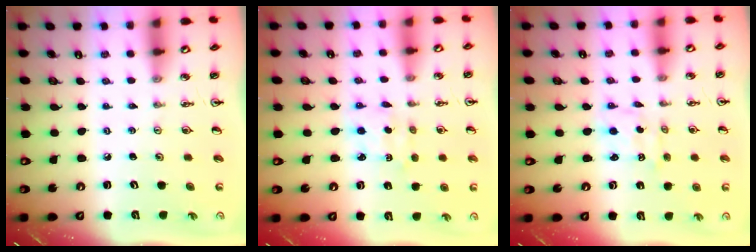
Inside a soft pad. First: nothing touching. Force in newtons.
{"total": 2.3, "press": 2.3, "slide": 0.2}
{"total": 0.9, "press": 0.9, "slide": 0.1}